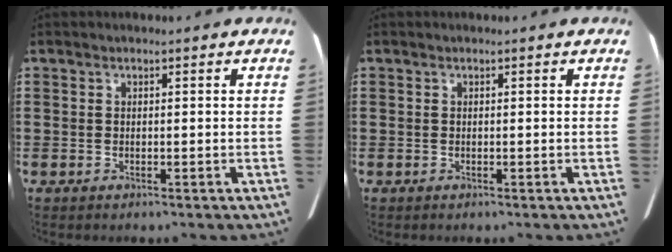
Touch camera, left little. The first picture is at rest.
{"total": 0.0}